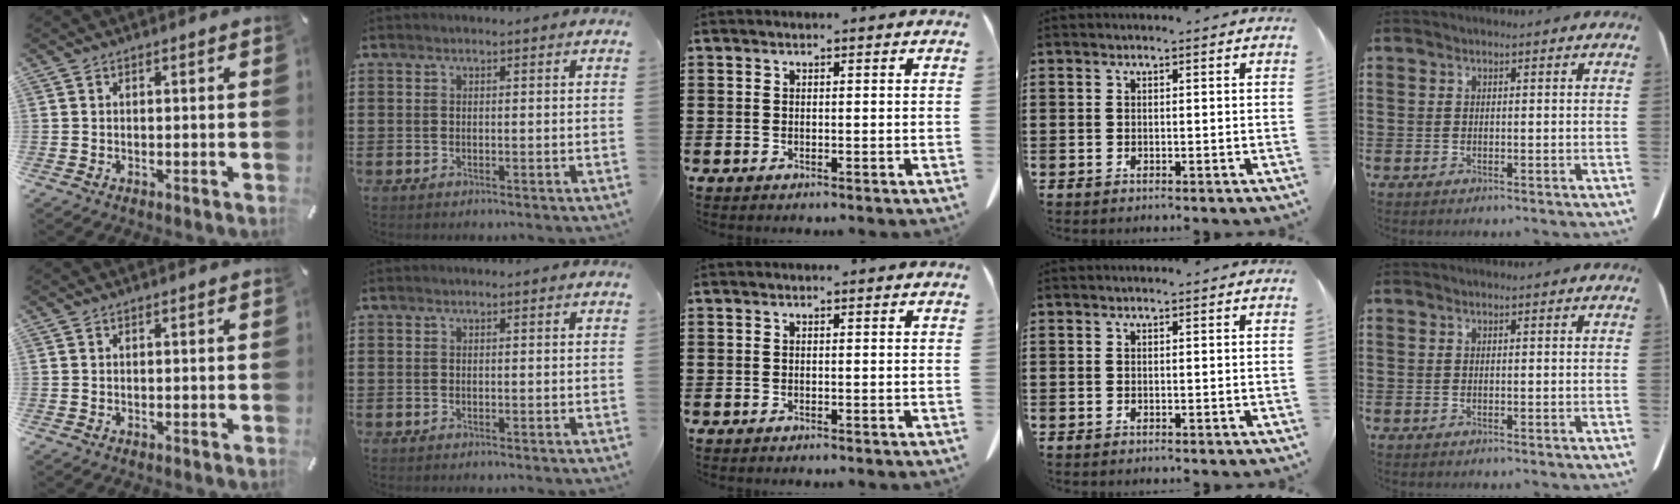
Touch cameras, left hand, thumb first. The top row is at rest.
{}